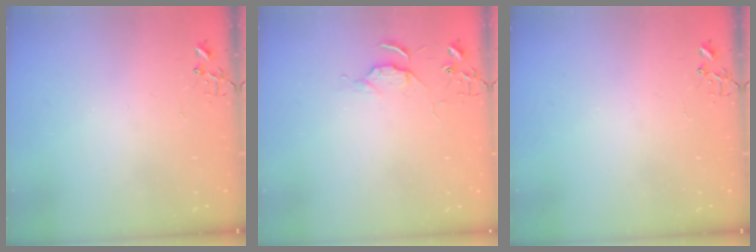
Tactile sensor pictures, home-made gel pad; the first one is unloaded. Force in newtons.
{"total": 5.1, "press": 5.1, "slide": 0.7}
{"total": 0.0}